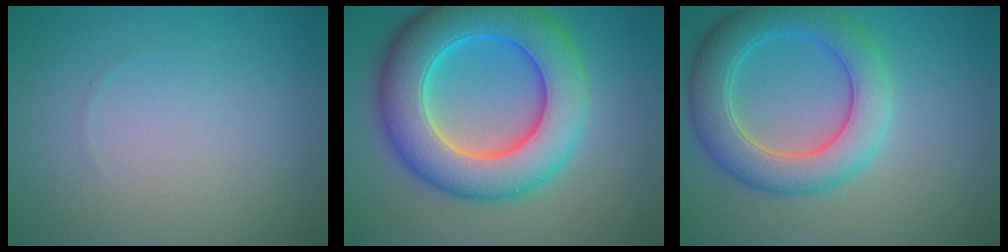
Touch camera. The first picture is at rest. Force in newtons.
{"total": 10.6, "press": 10.6, "slide": 0.2}
{"total": 6.3, "press": 6.3, "slide": 0.5}